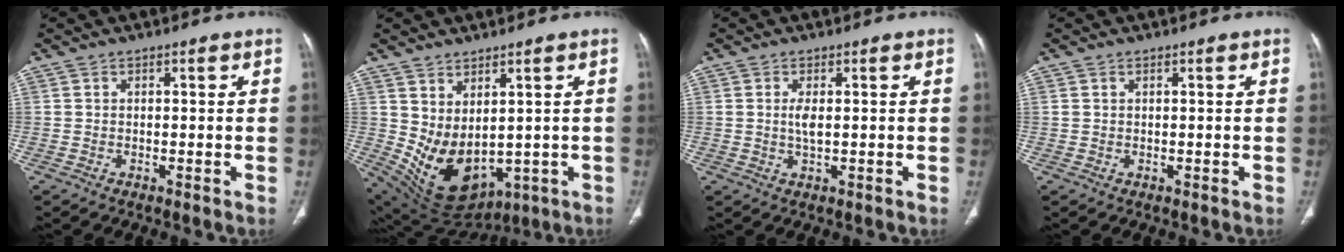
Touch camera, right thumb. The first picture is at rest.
{"total": 12.8, "force": [0.8, 7.9, 10.1], "torque": [-0.163, -0.024, 0.057]}
{"total": 2.4, "force": [0.3, 0.8, 2.2], "torque": [-0.050, -0.003, 0.008]}
{"total": 0.5, "force": [0.3, 0.3, 0.3], "torque": [-0.007, 0.007, 0.006]}